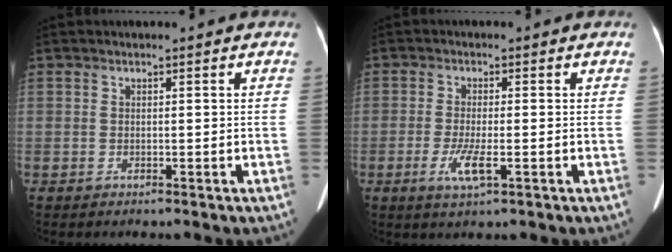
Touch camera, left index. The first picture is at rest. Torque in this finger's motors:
{"motor_torque": [0.38, 0.12, 0.16, 0.02]}